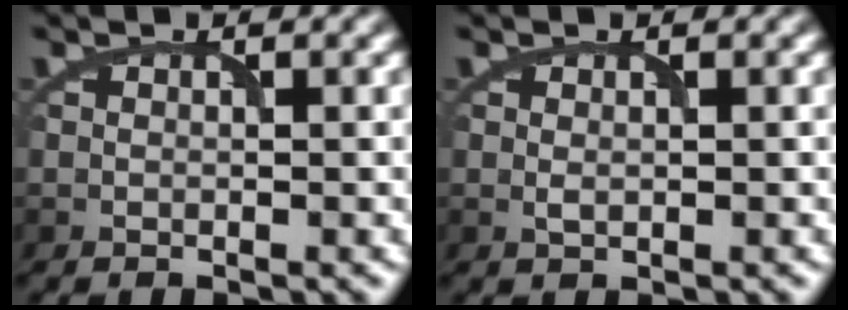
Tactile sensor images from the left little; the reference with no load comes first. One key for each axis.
{"total": 0.7, "fx": 0.0, "fy": 0.4, "fz": 0.6, "tx": -0.013, "ty": -0.001, "tz": 0.002}